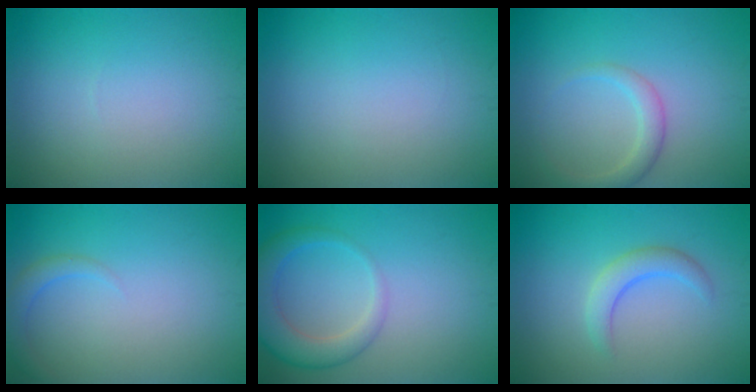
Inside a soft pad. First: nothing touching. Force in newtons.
{"total": 0.0}
{"total": 2.4, "press": 2.4, "slide": 0.2}
{"total": 1.6, "press": 1.6, "slide": 0.2}
{"total": 4.6, "press": 4.6, "slide": 0.2}
{"total": 2.6, "press": 2.6, "slide": 0.2}